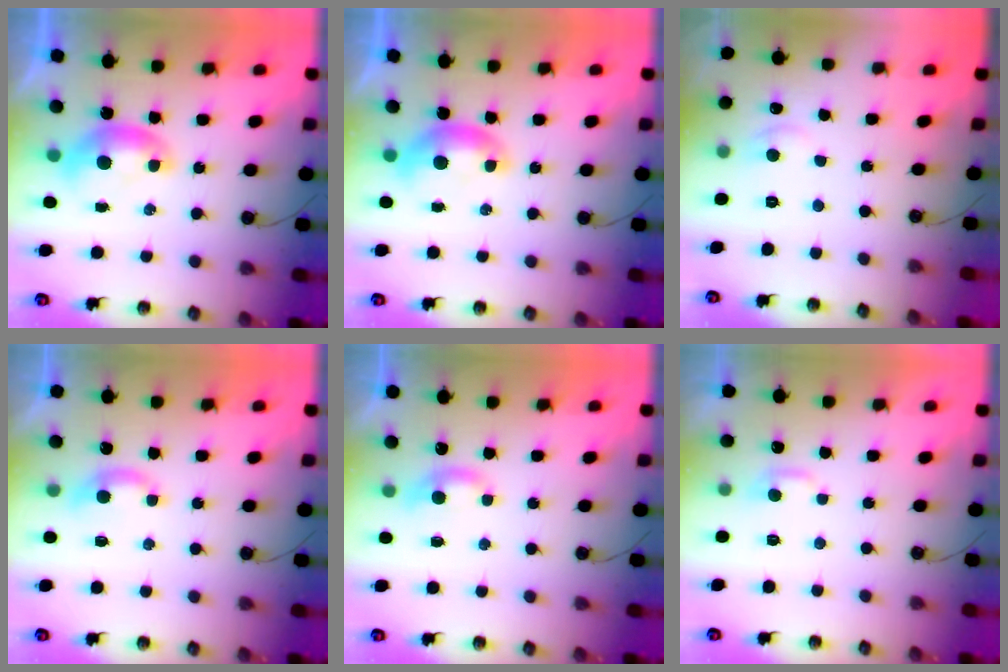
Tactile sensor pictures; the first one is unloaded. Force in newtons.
{"total": 0.0}
{"total": 0.8, "press": 0.2, "slide": 0.8}
{"total": 1.9, "press": 1.9, "slide": 0.5}
{"total": 2.4, "press": 2.4, "slide": 0.4}
{"total": 1.9, "press": 1.9, "slide": 0.5}